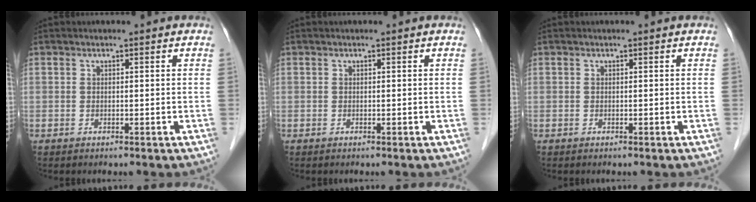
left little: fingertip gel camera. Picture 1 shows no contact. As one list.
[{"total": 0.0}, {"total": 0.0}]